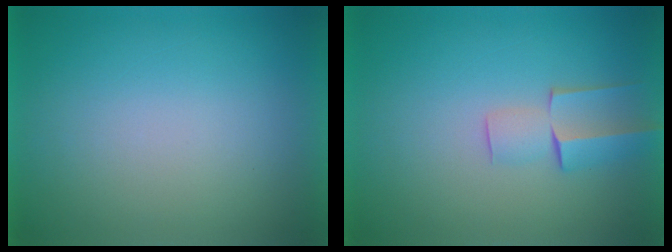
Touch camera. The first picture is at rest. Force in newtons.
{"total": 2.5}